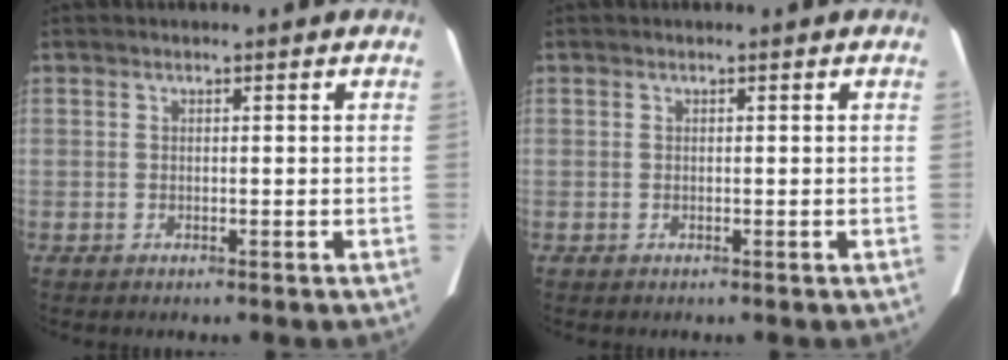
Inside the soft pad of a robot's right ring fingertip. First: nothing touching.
{"total": 0.0}